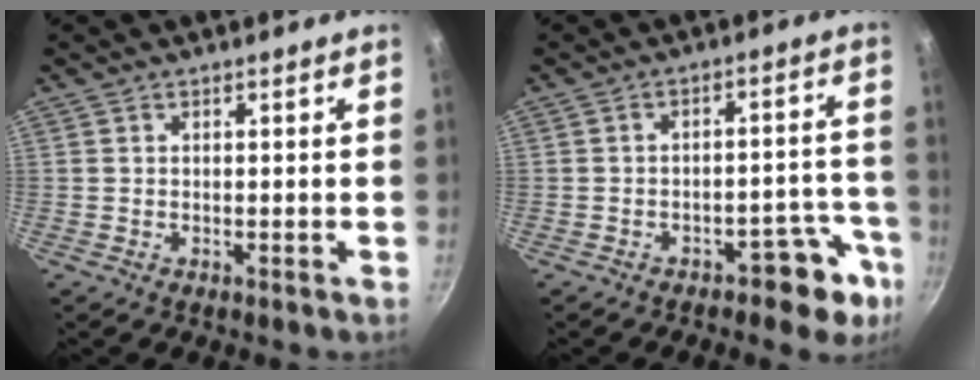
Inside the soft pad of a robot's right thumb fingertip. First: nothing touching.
{"total": 8.3, "force": [-4.9, 4.4, 5.1], "torque": [-0.011, 0.061, -0.050]}